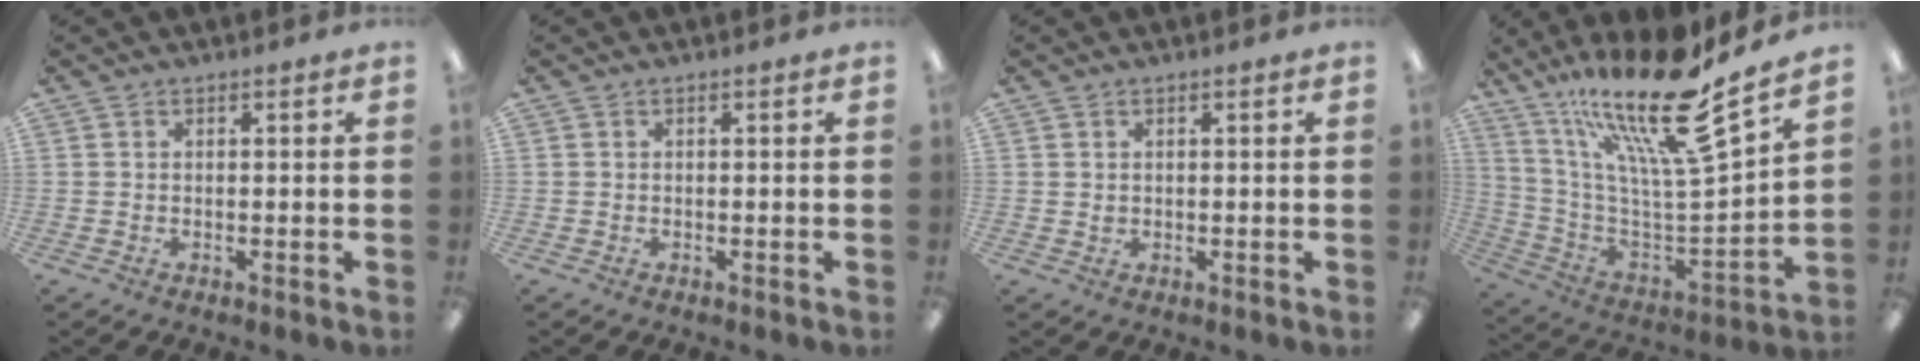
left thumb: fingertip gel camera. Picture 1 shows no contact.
{"total": 0.0}
{"total": 0.7, "force": [0.4, 0.6, 0.1], "torque": [-0.004, 0.002, 0.007]}
{"total": 21.6, "force": [15.4, 3.7, 14.7], "torque": [-0.243, -0.109, 0.248]}